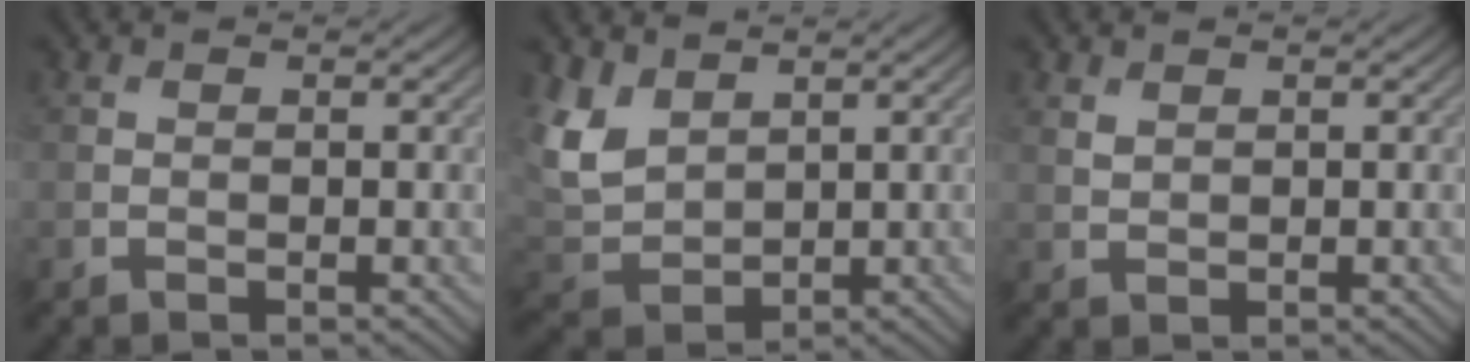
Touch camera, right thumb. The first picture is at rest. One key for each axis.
{"total": 6.8, "fx": 3.4, "fy": 4.4, "fz": 3.8, "tx": -0.108, "ty": -0.004, "tz": 0.074}
{"total": 1.2, "fx": 0.9, "fy": 0.6, "fz": 0.5, "tx": -0.018, "ty": -0.002, "tz": 0.022}